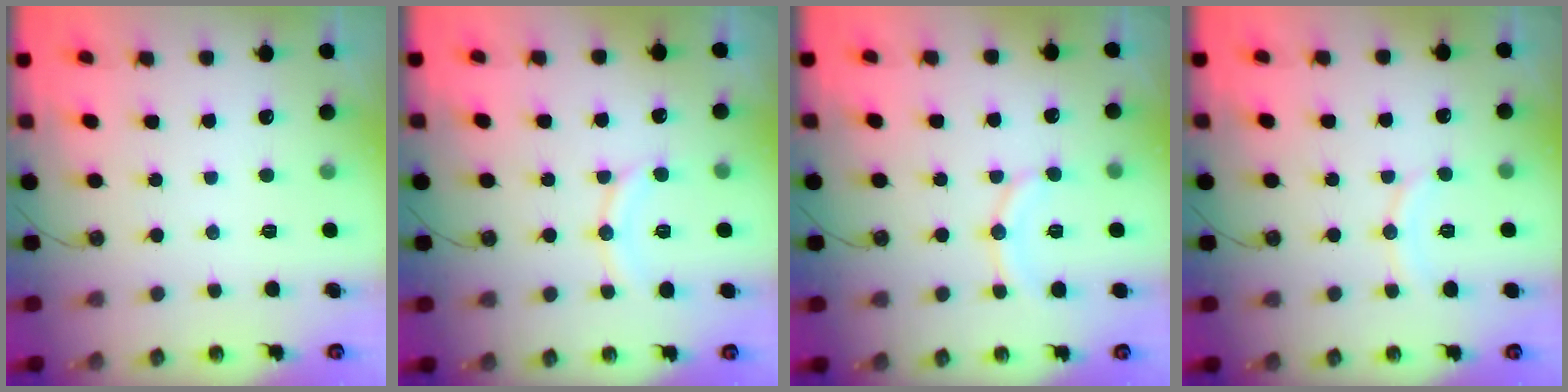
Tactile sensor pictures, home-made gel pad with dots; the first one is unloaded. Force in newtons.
{"total": 8.8, "press": 8.7, "slide": 0.8}
{"total": 9.4, "press": 9.3, "slide": 1.0}
{"total": 6.3, "press": 6.3, "slide": 0.7}